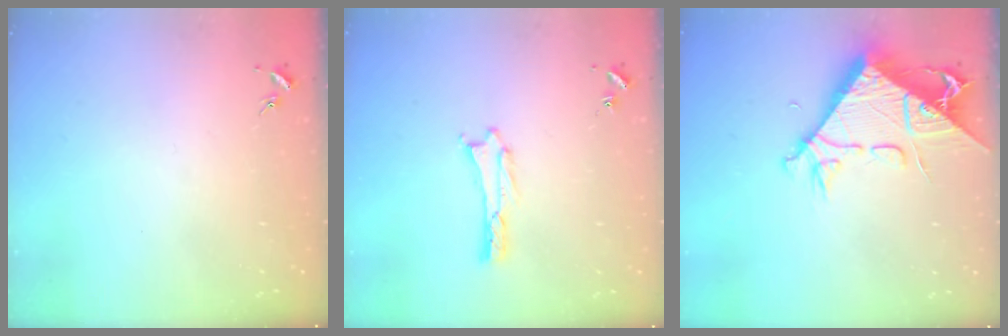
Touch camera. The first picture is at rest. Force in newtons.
{"total": 0.5, "press": 0.5, "slide": 0.2}
{"total": 9.7, "press": 9.7, "slide": 1.3}